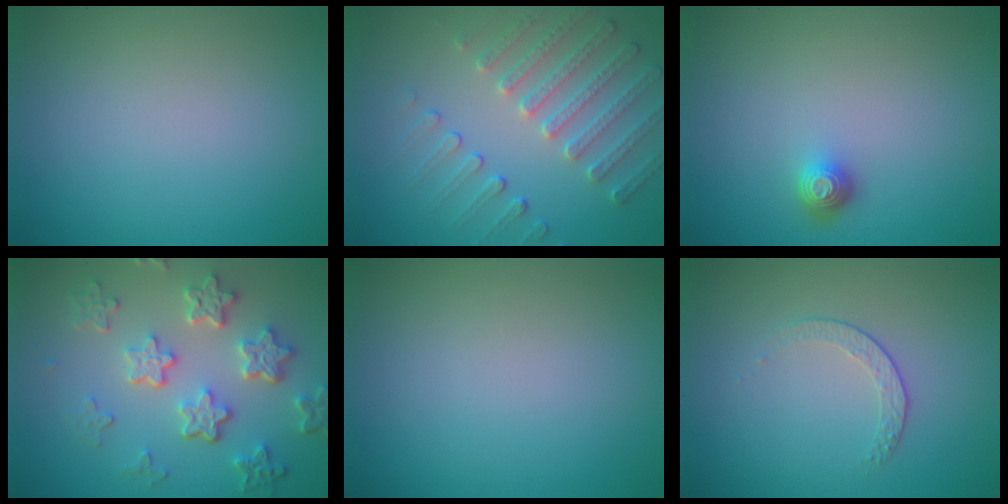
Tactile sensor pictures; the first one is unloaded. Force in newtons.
{"total": 4.0, "press": 3.7, "slide": 1.6}
{"total": 1.6, "press": 1.1, "slide": 1.0}
{"total": 5.7, "press": 4.3, "slide": 3.7}
{"total": 0.0}
{"total": 1.5, "press": 0.9, "slide": 1.2}